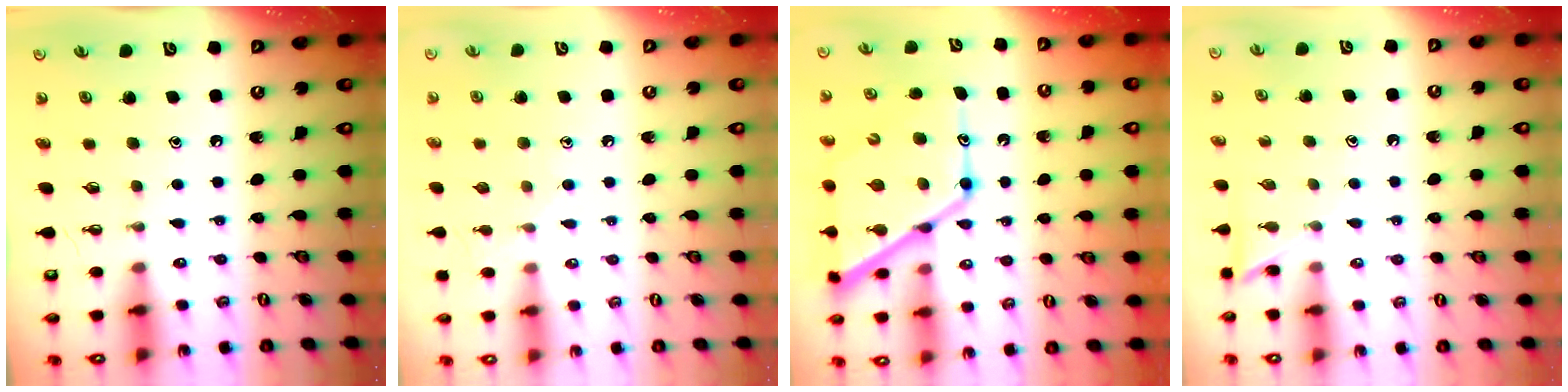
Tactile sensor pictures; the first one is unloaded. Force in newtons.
{"total": 5.8, "press": 5.8, "slide": 0.6}
{"total": 18.1, "press": 18.1, "slide": 1.6}
{"total": 4.5, "press": 4.5, "slide": 0.6}